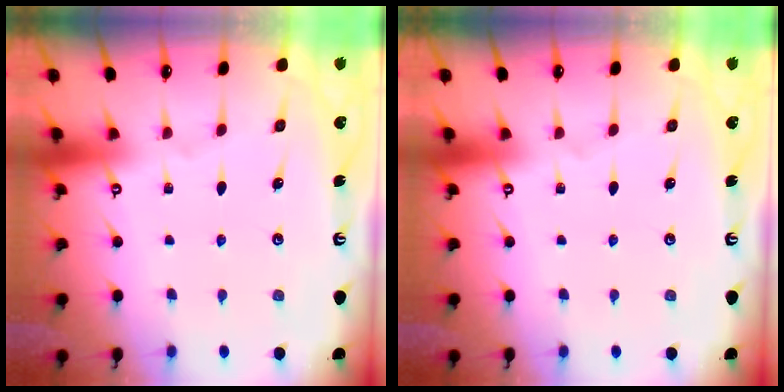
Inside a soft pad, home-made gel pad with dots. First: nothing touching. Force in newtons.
{"total": 0.0}